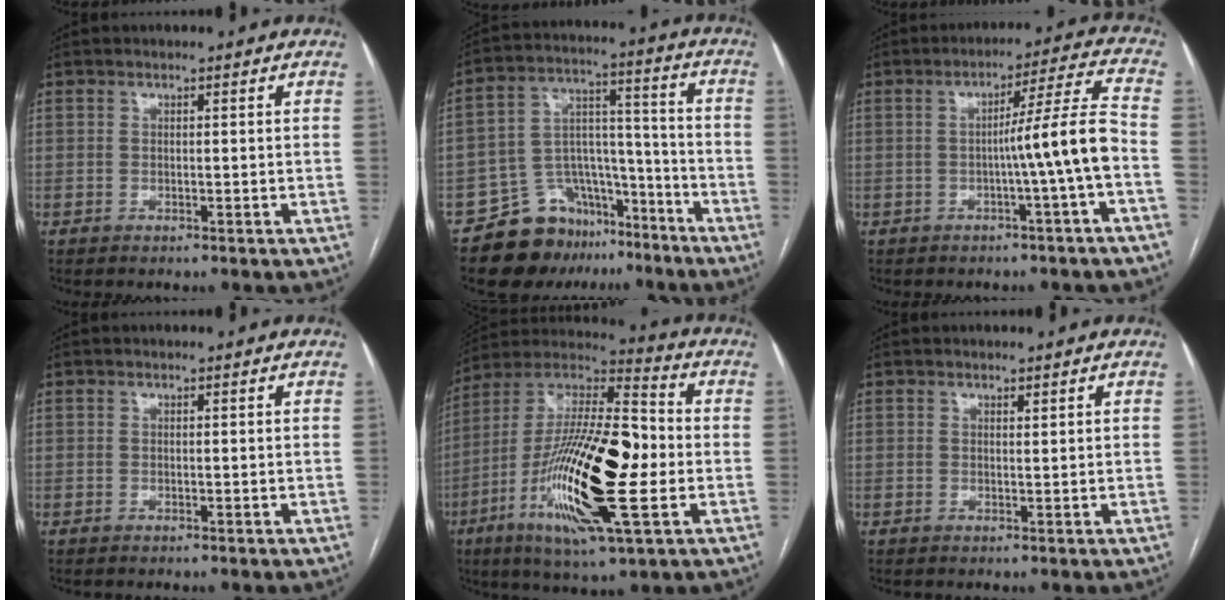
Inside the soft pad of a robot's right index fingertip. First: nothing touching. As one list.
[{"total": 13.0, "force": [-10.0, 7.7, 3.2], "torque": [-0.044, 0.074, -0.159]}, {"total": 8.5, "force": [-2.2, -1.8, 8.0], "torque": [-0.116, 0.019, -0.030]}, {"total": 0.0}, {"total": 24.0, "force": [-4.9, 4.9, 23.0], "torque": [-0.453, -0.013, -0.090]}, {"total": 0.5, "force": [0.5, 0.1, 0.2], "torque": [-0.007, -0.004, 0.008]}]